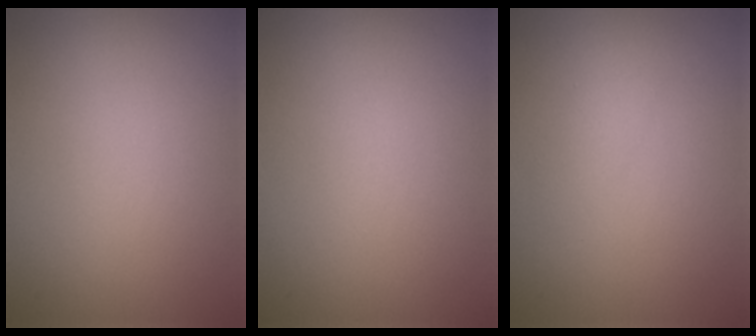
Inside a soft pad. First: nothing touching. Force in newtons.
{"total": 0.0}
{"total": 1.2, "press": 1.2, "slide": 0.0}